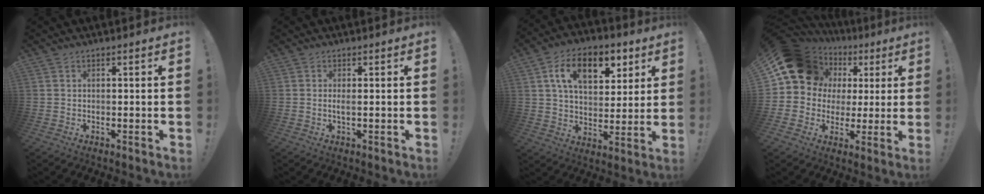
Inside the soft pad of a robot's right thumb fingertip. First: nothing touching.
{"total": 1.5, "force": [0.2, 0.0, 1.5], "torque": [-0.016, -0.007, 0.001]}
{"total": 15.5, "force": [6.8, 9.3, 10.4], "torque": [-0.157, -0.016, 0.119]}
{"total": 16.0, "force": [6.1, 13.2, 6.8], "torque": [-0.098, -0.032, 0.134]}